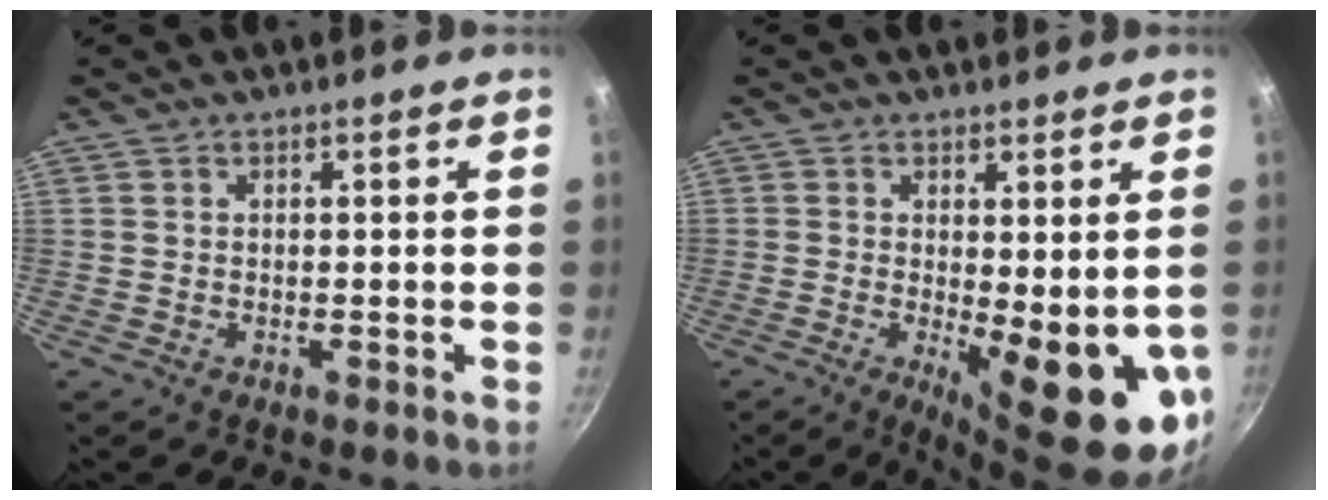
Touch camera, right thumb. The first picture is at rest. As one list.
[{"total": 12.9, "force": [-1.5, 4.1, 12.1], "torque": [-0.144, -0.021, -0.007]}]